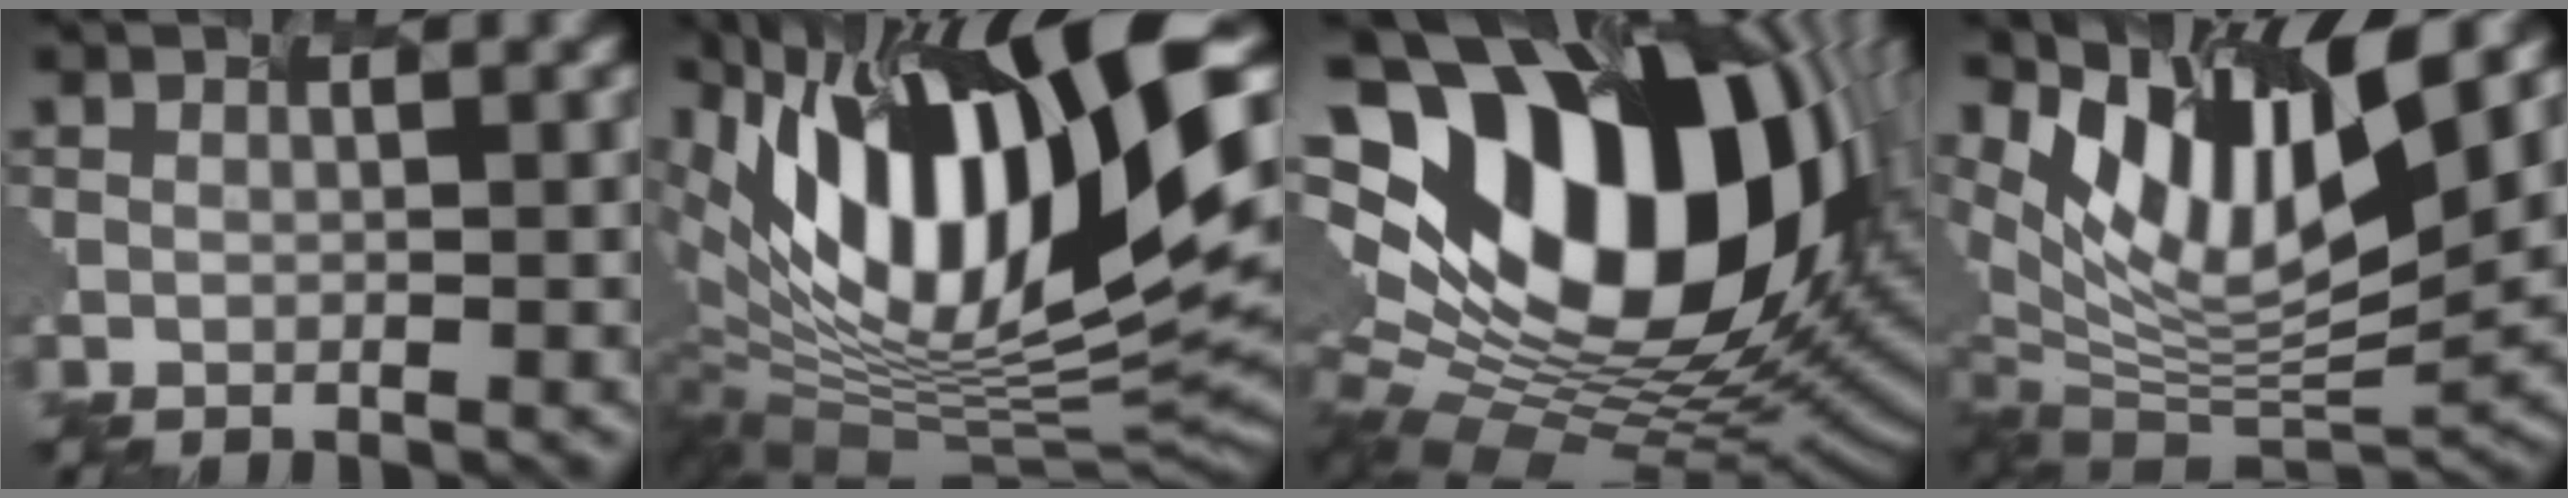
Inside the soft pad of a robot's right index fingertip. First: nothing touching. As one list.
[{"total": 15.9, "force": [5.9, 5.1, 13.8], "torque": [-0.254, 0.012, 0.103]}, {"total": 19.9, "force": [4.5, 12.5, 14.9], "torque": [-0.294, -0.014, 0.107]}, {"total": 11.5, "force": [5.7, 4.1, 9.0], "torque": [-0.189, -0.002, 0.120]}]